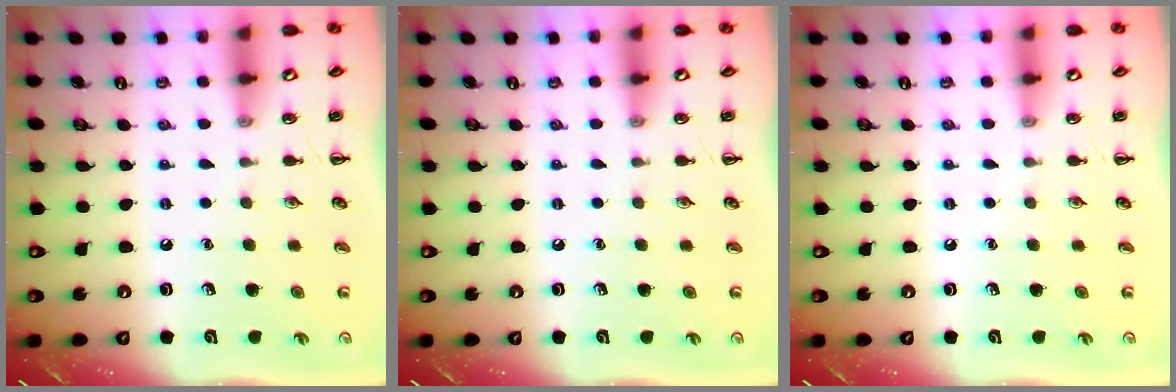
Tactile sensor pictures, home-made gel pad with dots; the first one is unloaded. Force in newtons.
{"total": 0.0}
{"total": 0.0}